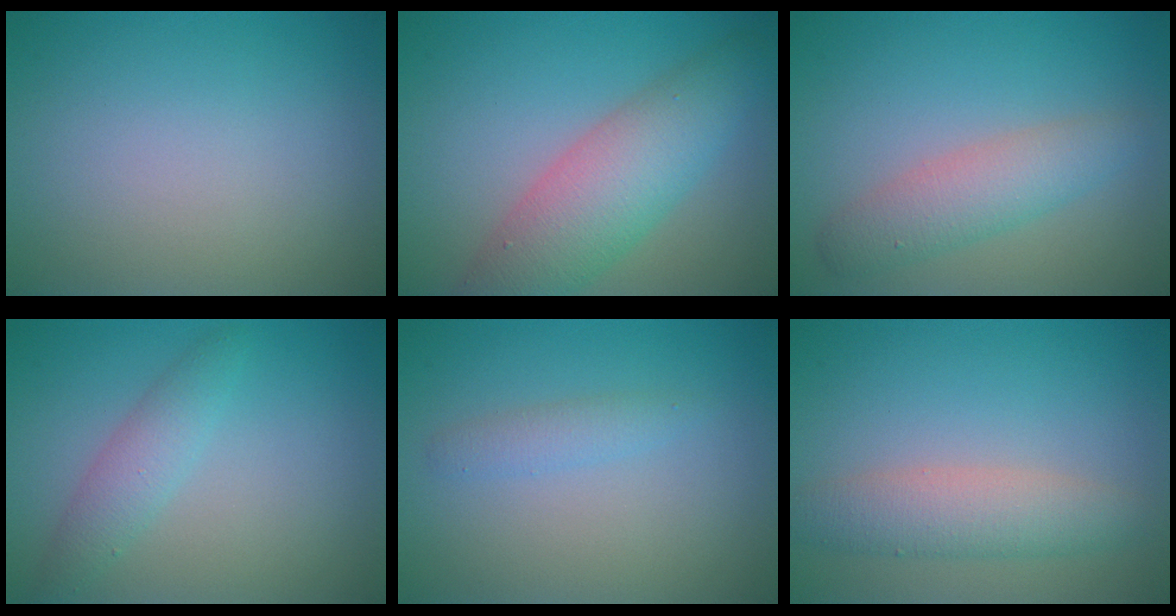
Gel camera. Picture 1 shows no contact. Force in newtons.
{"total": 7.0, "press": 7.0, "slide": 0.2}
{"total": 3.5, "press": 3.5, "slide": 0.2}
{"total": 2.4, "press": 2.4, "slide": 0.1}
{"total": 1.4, "press": 1.4, "slide": 0.0}
{"total": 3.7, "press": 3.7, "slide": 0.1}